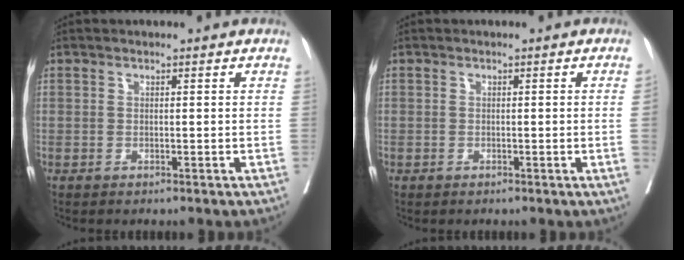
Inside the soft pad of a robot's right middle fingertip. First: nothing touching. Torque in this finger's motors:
{"motor_torque": [0.35, -0.25, -0.85, -0.21]}